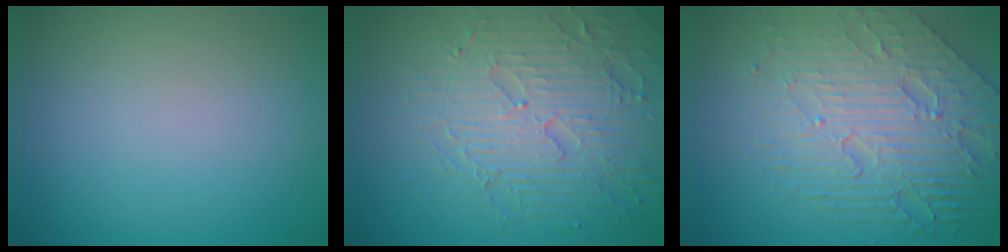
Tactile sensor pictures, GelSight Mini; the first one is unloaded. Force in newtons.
{"total": 6.2, "press": 5.2, "slide": 3.4}
{"total": 8.4, "press": 5.6, "slide": 6.3}